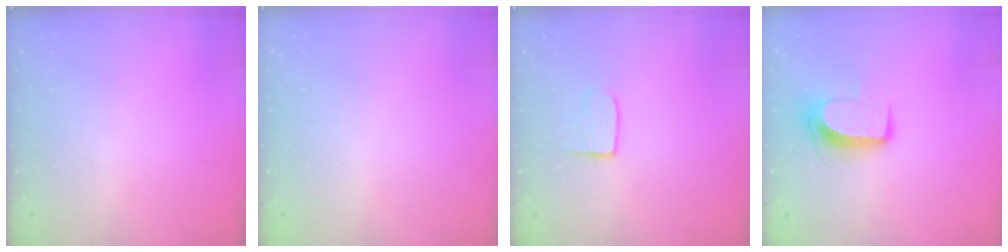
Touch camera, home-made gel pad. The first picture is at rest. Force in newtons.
{"total": 0.0}
{"total": 4.0, "press": 4.0, "slide": 0.4}
{"total": 9.6, "press": 9.6, "slide": 0.3}